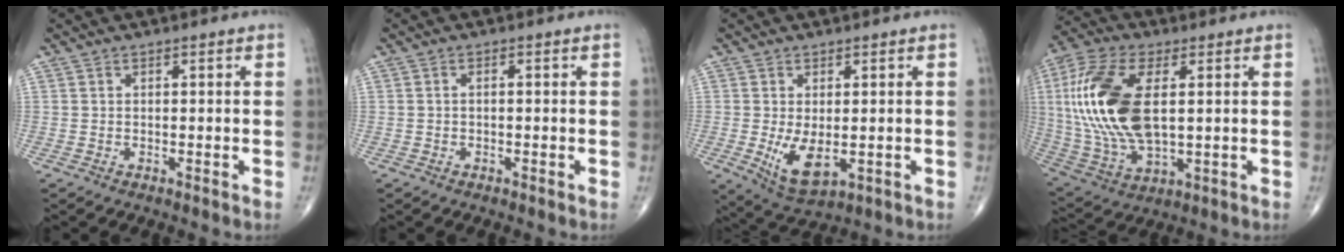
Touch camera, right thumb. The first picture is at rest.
{"total": 0.6, "force": [-0.2, 0.3, 0.5], "torque": [-0.010, 0.001, -0.005]}
{"total": 7.0, "force": [-0.9, 3.4, 6.0], "torque": [-0.104, -0.019, -0.001]}
{"total": 21.2, "force": [2.9, 10.6, 18.1], "torque": [-0.393, -0.009, 0.056]}